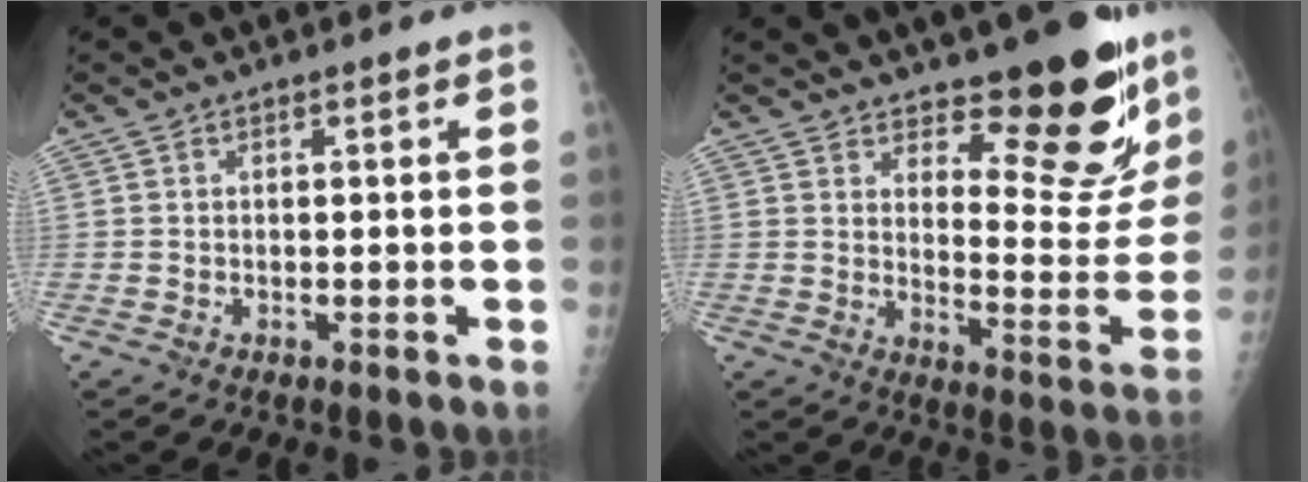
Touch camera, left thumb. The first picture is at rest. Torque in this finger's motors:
{"motor_torque": [0.09, 0.16, 0.05, -0.44, 0.17]}